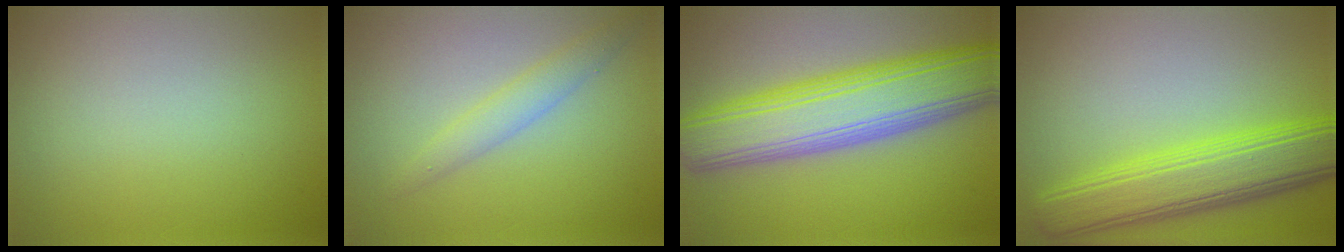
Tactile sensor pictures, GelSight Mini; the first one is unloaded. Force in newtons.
{"total": 2.3, "press": 2.3, "slide": 0.0}
{"total": 10.8, "press": 10.7, "slide": 0.8}
{"total": 7.5, "press": 7.5, "slide": 0.2}